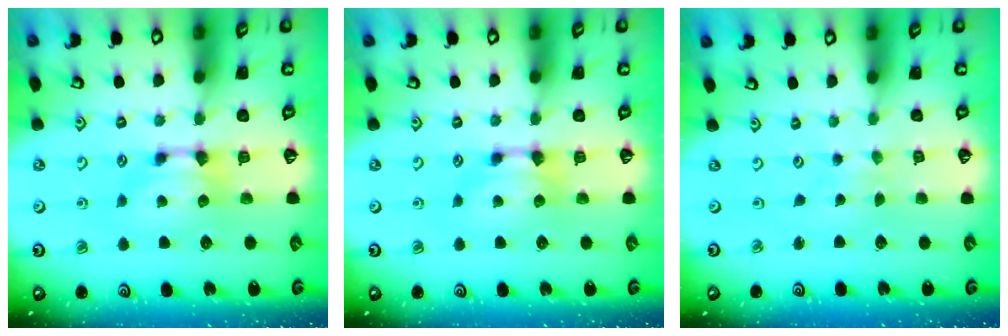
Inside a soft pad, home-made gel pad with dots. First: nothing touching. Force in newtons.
{"total": 0.0}
{"total": 4.6, "press": 4.6, "slide": 0.1}